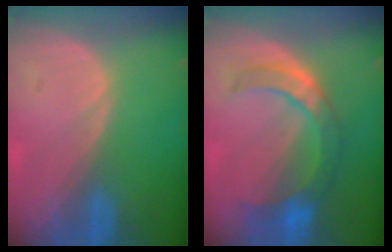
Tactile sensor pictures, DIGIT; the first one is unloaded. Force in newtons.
{"total": 7.5, "press": 7.3, "slide": 1.8}